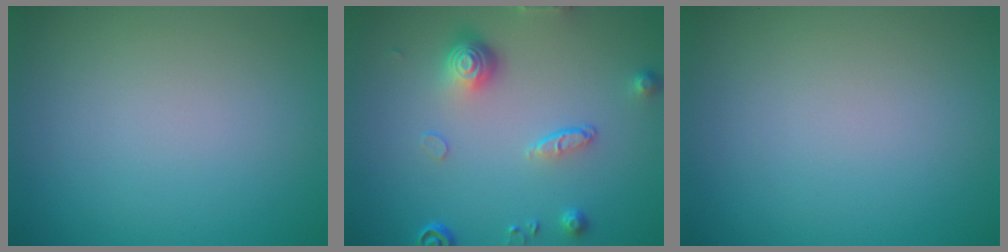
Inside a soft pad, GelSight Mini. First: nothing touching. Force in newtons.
{"total": 4.3, "press": 3.2, "slide": 2.8}
{"total": 0.0}